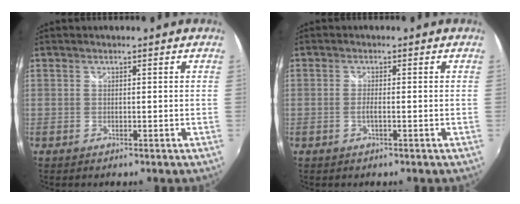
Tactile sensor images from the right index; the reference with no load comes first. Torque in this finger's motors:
{"motor_torque": [-0.01, 0.05, 0.06, 0.01]}